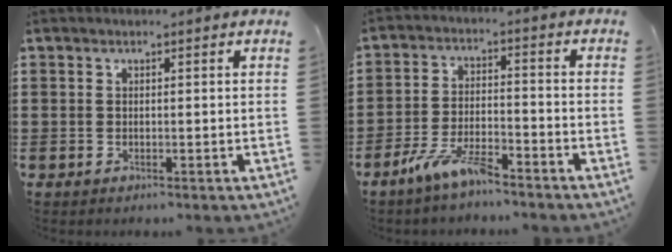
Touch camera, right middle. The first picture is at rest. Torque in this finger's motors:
{"motor_torque": [2.14, 0.00, 0.52, 0.16]}